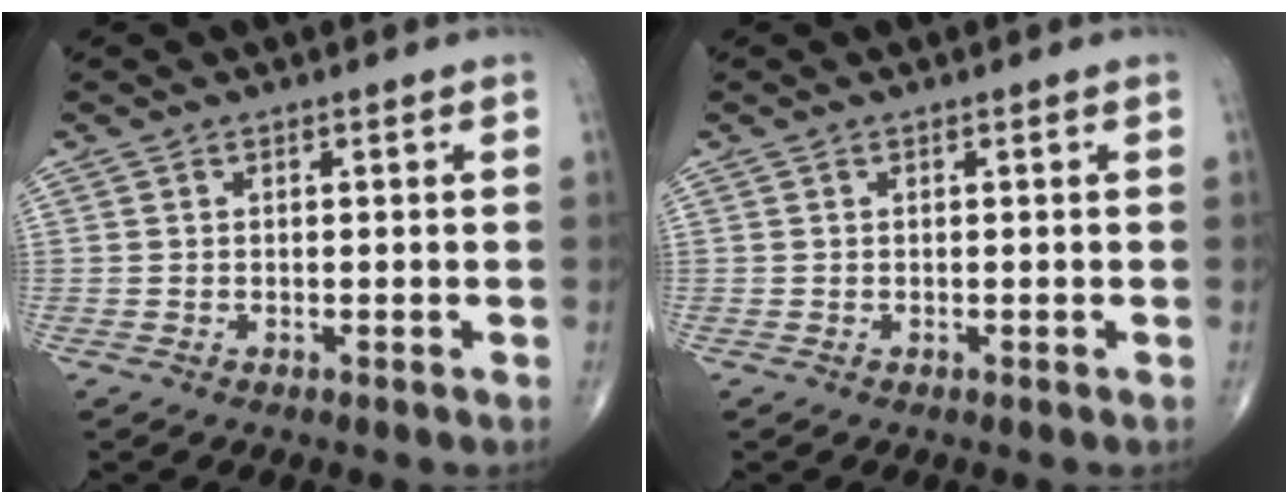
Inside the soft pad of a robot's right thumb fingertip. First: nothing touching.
{"total": 0.0}